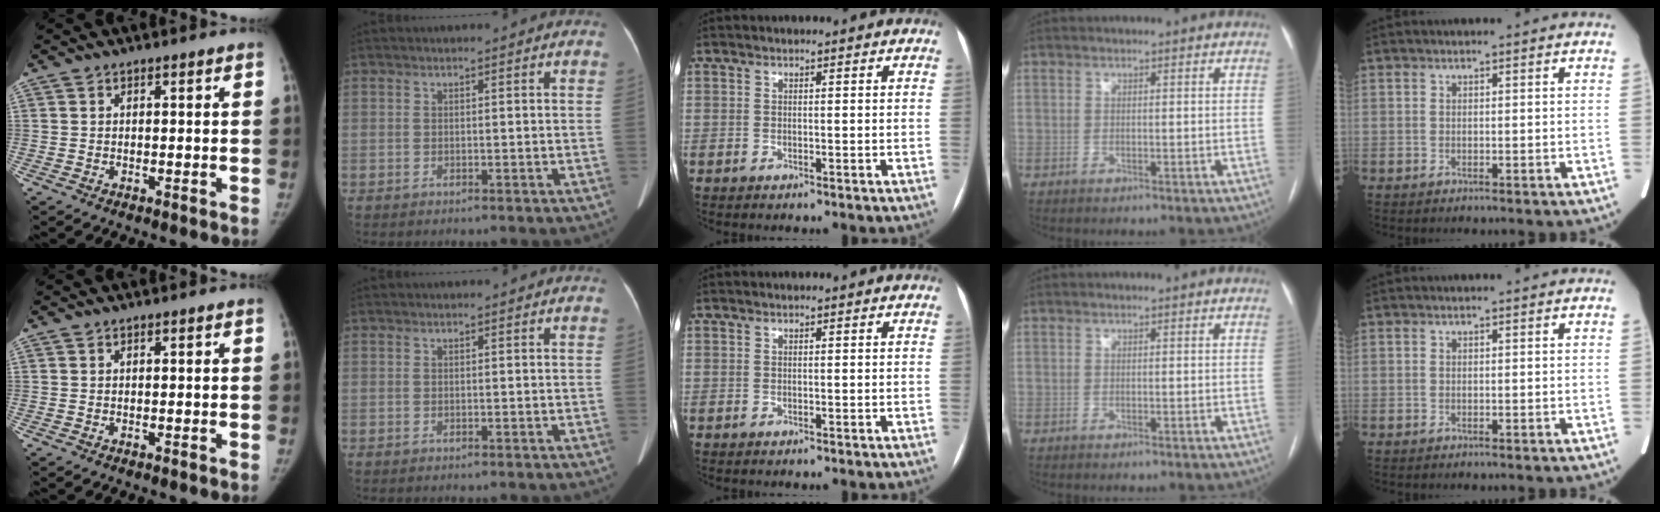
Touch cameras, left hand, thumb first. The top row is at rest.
{}